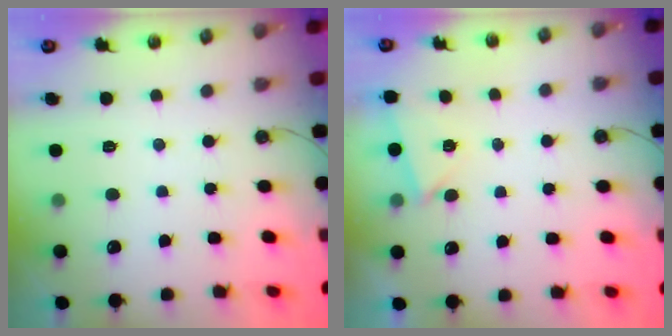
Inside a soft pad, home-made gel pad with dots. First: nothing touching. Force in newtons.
{"total": 3.3, "press": 2.5, "slide": 2.2}